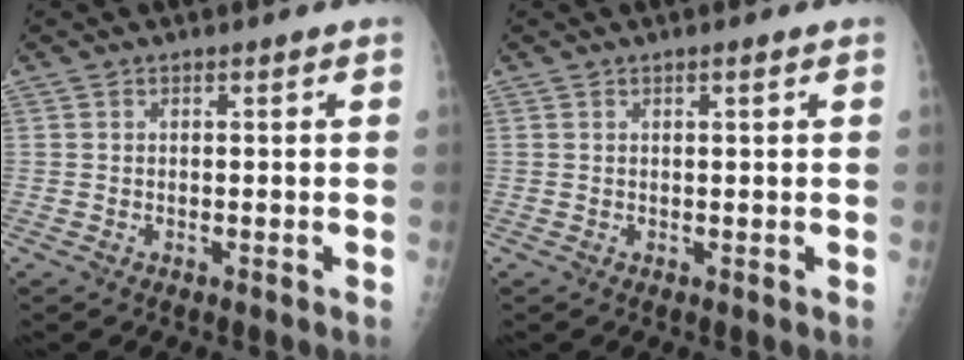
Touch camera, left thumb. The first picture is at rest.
{"total": 0.9, "force": [0.5, 0.2, 0.7], "torque": [-0.011, 0.000, 0.007]}